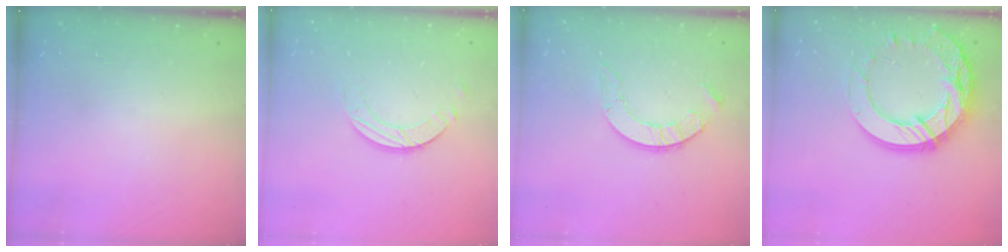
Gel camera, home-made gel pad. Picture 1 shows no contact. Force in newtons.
{"total": 3.2, "press": 3.2, "slide": 0.3}
{"total": 7.0, "press": 7.0, "slide": 0.4}
{"total": 20.2, "press": 20.2, "slide": 1.8}